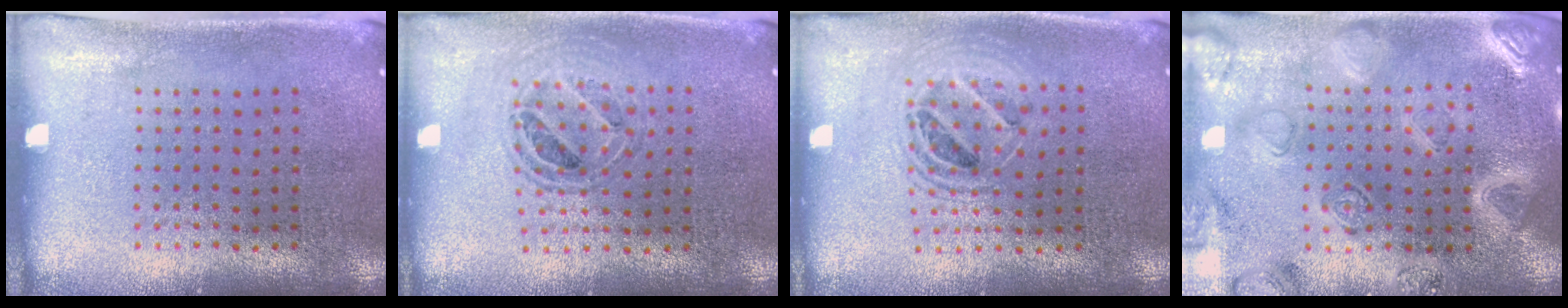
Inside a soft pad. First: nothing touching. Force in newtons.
{"total": 0.7, "press": 0.7, "slide": 0.1}
{"total": 1.5, "press": 1.3, "slide": 0.7}
{"total": 3.0, "press": 2.9, "slide": 0.8}